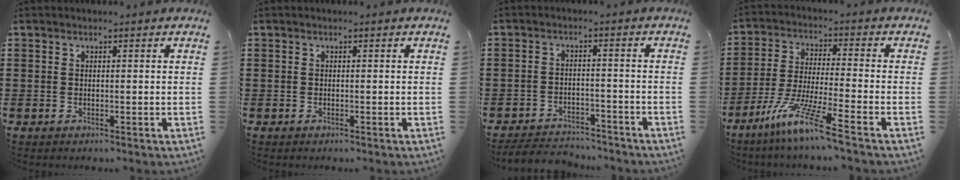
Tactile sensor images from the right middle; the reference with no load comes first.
{"total": 0.0}
{"total": 4.3, "force": [-4.2, 0.8, 0.4], "torque": [-0.014, 0.004, -0.091]}
{"total": 9.6, "force": [-7.2, 0.1, 6.5], "torque": [-0.143, -0.014, -0.143]}